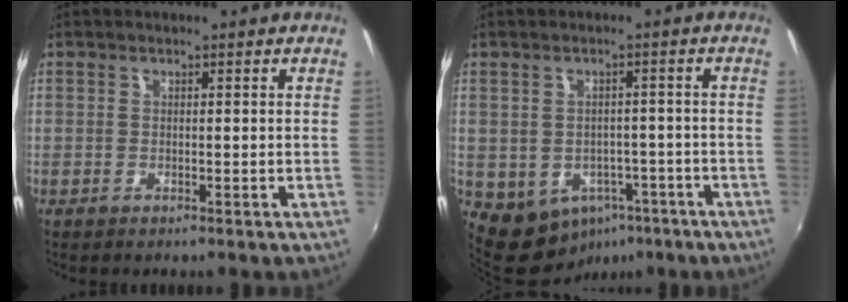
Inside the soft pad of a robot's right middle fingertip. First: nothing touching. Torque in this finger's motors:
{"motor_torque": [-0.07, -0.09, -0.05, -0.01]}